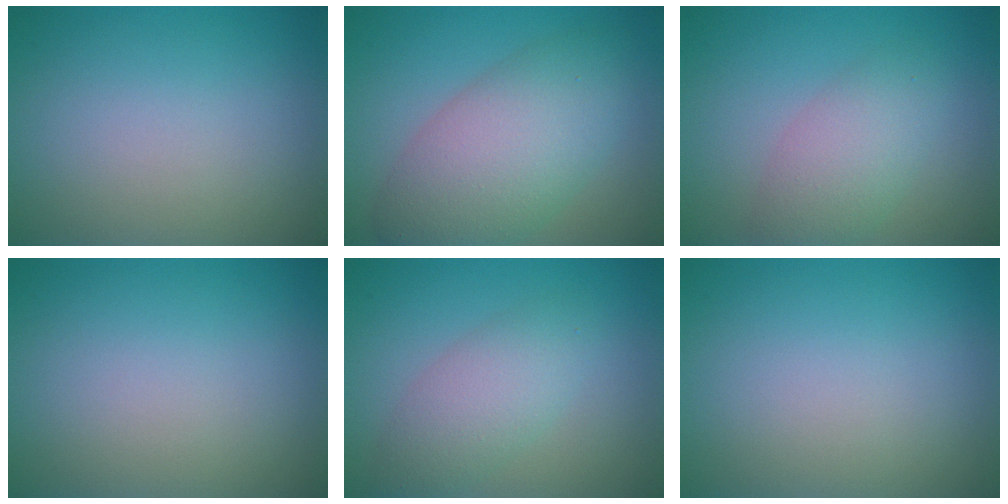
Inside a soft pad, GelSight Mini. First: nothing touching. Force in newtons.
{"total": 7.9, "press": 7.9, "slide": 0.3}
{"total": 3.8, "press": 3.8, "slide": 0.2}
{"total": 0.0}
{"total": 3.6, "press": 3.6, "slide": 0.3}
{"total": 0.0}